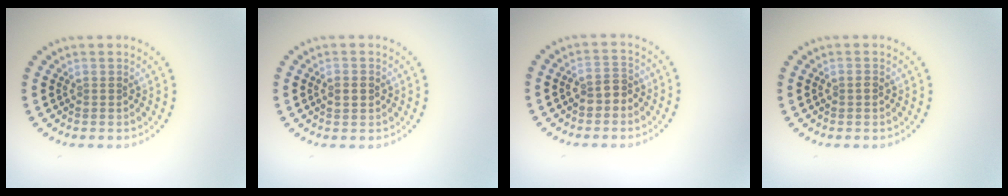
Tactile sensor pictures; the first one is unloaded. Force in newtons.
{"total": 1.9, "press": 1.9, "slide": 0.1}
{"total": 2.1, "press": 2.0, "slide": 0.8}
{"total": 0.9, "press": 0.9, "slide": 0.1}